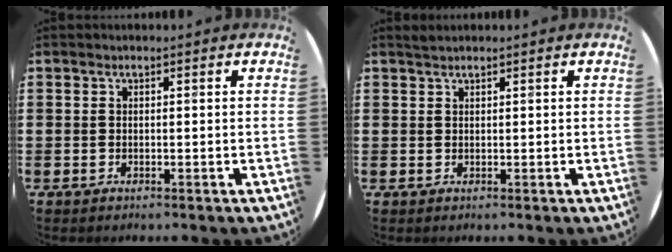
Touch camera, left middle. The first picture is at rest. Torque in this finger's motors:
{"motor_torque": [-0.02, -0.03, -0.80, -0.21]}